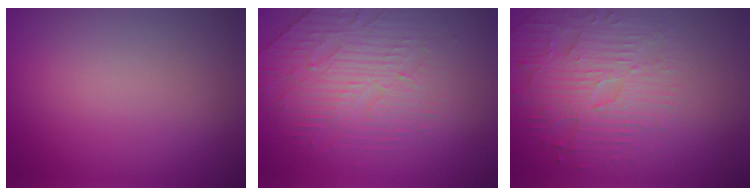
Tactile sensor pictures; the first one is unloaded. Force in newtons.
{"total": 3.9, "press": 3.6, "slide": 1.6}
{"total": 4.6, "press": 3.8, "slide": 2.5}